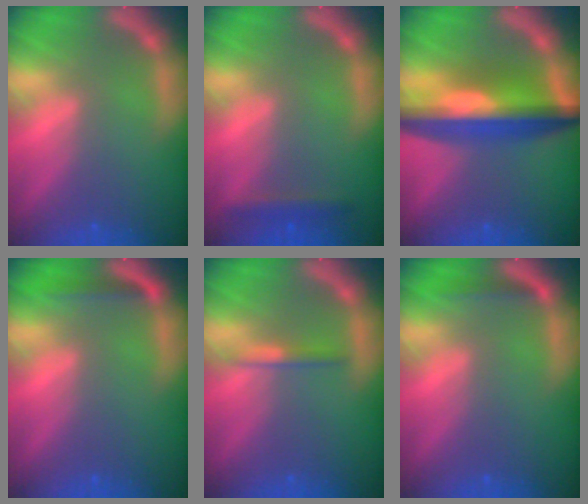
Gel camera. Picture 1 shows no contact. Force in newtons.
{"total": 1.9}
{"total": 10.0}
{"total": 1.9}
{"total": 1.4}
{"total": 1.4}